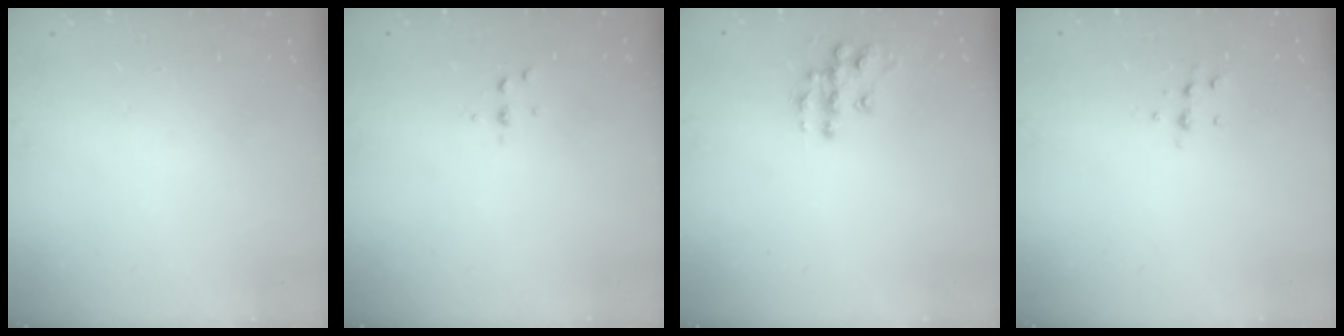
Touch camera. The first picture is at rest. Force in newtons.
{"total": 2.5, "press": 2.4, "slide": 0.2}
{"total": 11.4, "press": 11.4, "slide": 0.8}
{"total": 5.8, "press": 5.7, "slide": 1.2}